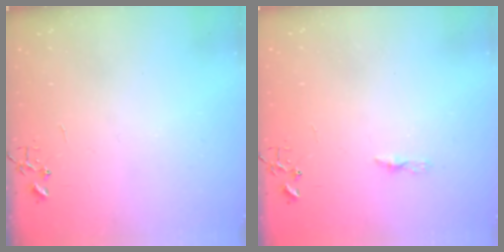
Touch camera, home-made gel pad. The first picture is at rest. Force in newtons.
{"total": 3.4, "press": 3.4, "slide": 0.5}